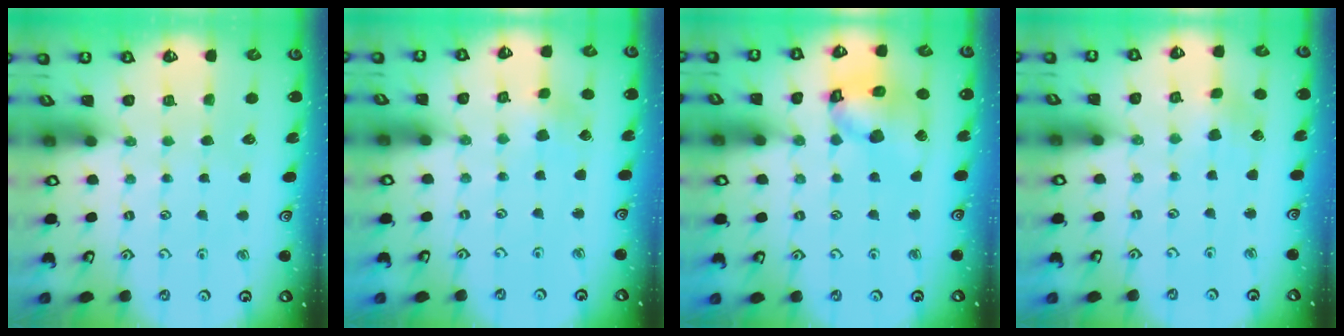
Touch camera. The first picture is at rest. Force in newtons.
{"total": 1.8, "press": 1.8, "slide": 0.3}
{"total": 15.3, "press": 15.1, "slide": 2.1}
{"total": 2.6, "press": 2.6, "slide": 0.3}